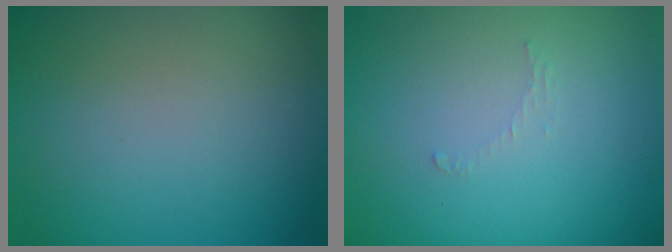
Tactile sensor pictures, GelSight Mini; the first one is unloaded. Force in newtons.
{"total": 0.7, "press": 0.7, "slide": 0.1}